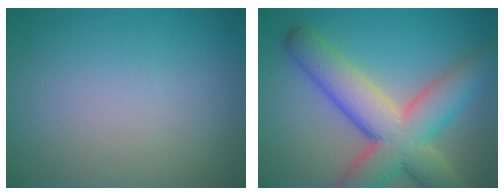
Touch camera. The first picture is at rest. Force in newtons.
{"total": 10.1, "press": 10.1, "slide": 0.3}